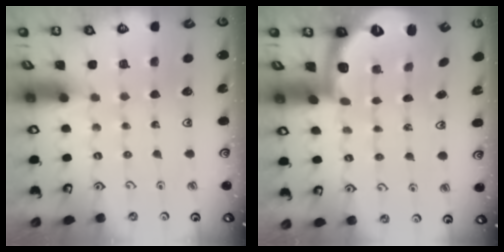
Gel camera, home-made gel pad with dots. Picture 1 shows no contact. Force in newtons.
{"total": 2.5, "press": 2.0, "slide": 1.6}